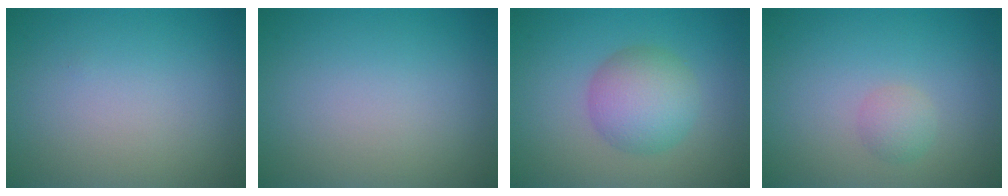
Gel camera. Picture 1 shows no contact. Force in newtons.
{"total": 0.0}
{"total": 4.8, "press": 4.8, "slide": 0.3}
{"total": 1.4, "press": 1.4, "slide": 0.0}